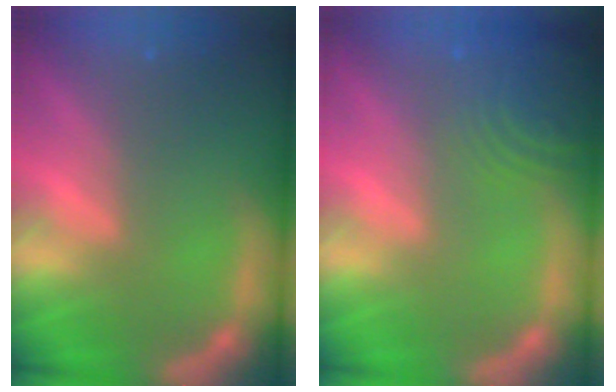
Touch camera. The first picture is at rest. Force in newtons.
{"total": 7.4}